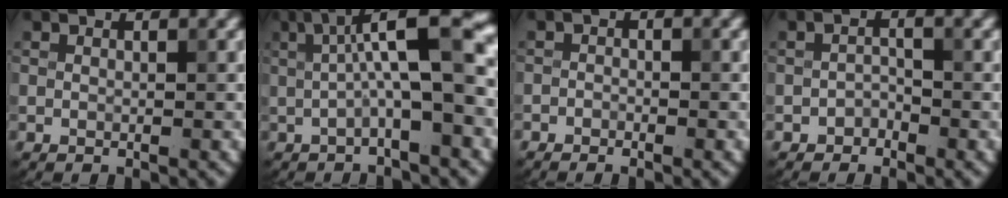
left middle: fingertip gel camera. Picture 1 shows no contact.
{"total": 8.6, "force": [0.7, 2.0, 8.3], "torque": [-0.120, 0.024, 0.003]}
{"total": 1.1, "force": [-0.9, 0.5, 0.1], "torque": [0.002, 0.002, -0.017]}
{"total": 1.2, "force": [-1.0, 0.6, 0.4], "torque": [-0.007, 0.007, -0.018]}